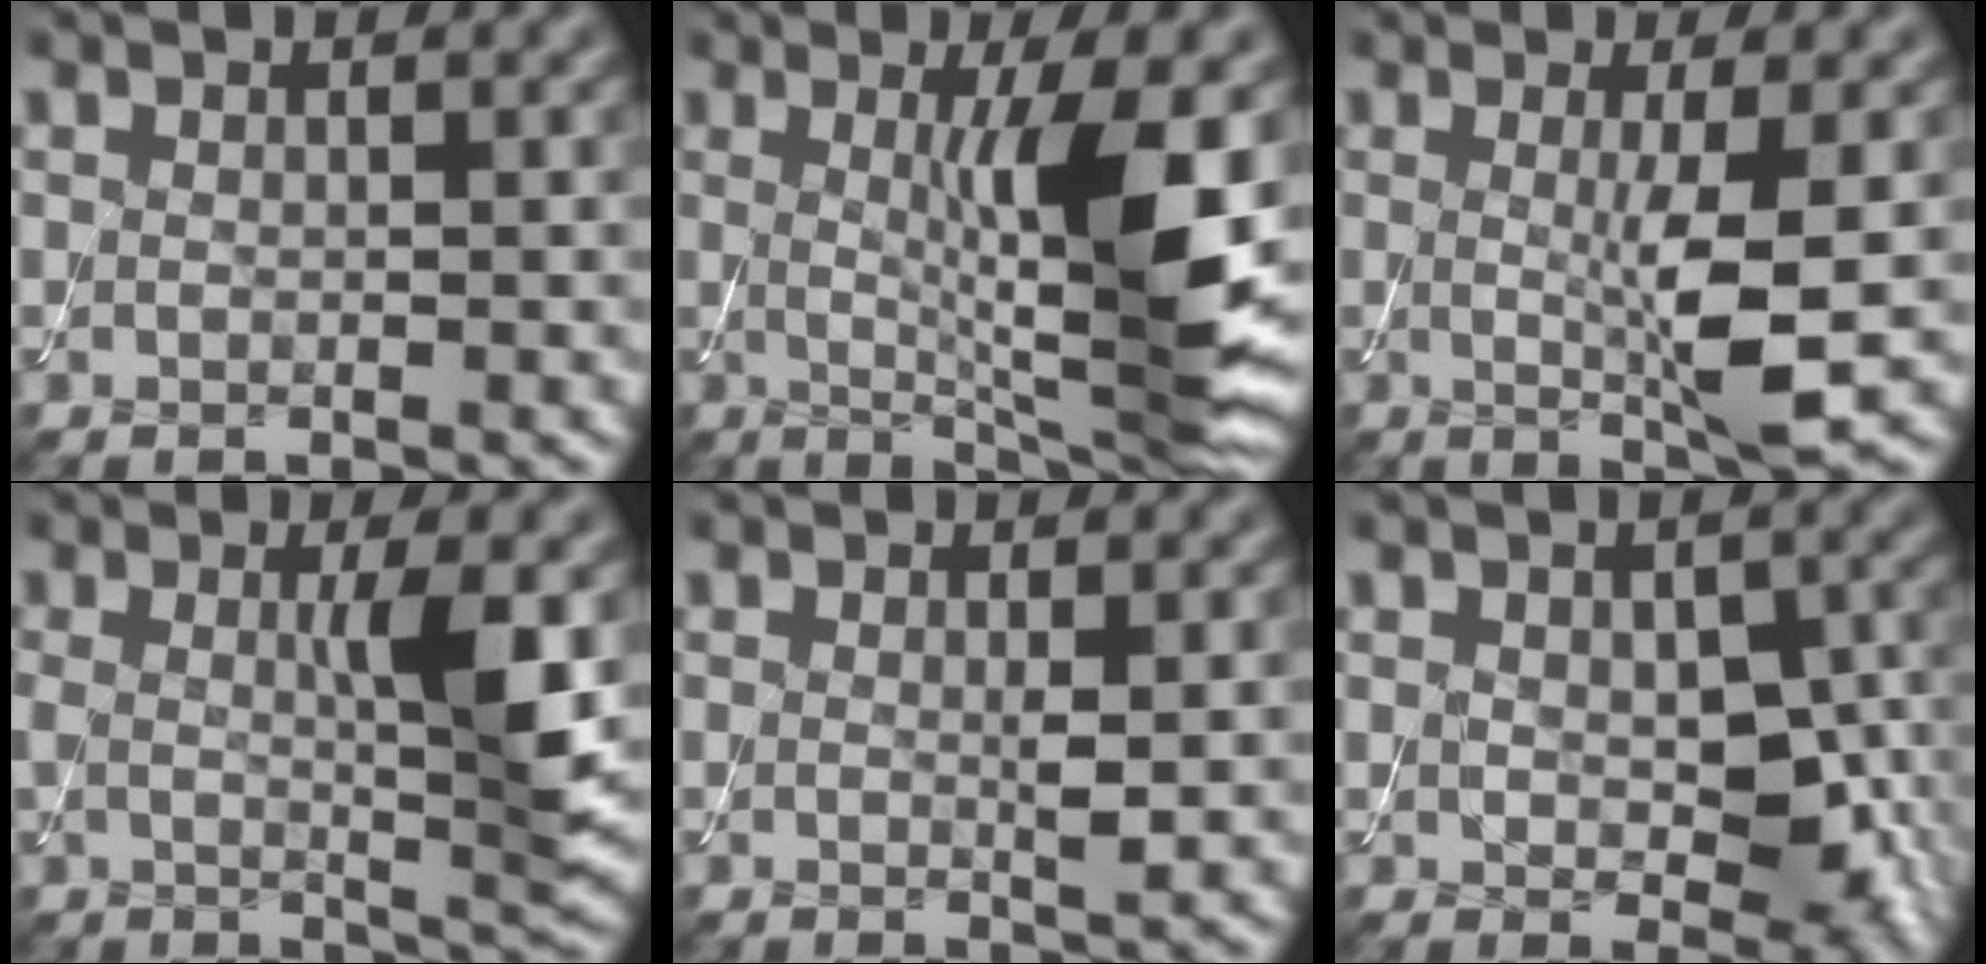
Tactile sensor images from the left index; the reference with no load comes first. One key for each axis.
{"total": 9.6, "fx": 0.7, "fy": 1.6, "fz": 9.4, "tx": -0.141, "ty": -0.016, "tz": 0.020}
{"total": 4.4, "fx": 0.0, "fy": 0.5, "fz": 4.4, "tx": -0.079, "ty": -0.011, "tz": 0.001}
{"total": 5.4, "fx": 0.6, "fy": 1.0, "fz": 5.3, "tx": -0.090, "ty": -0.006, "tz": 0.012}
{"total": 1.1, "fx": 0.1, "fy": 0.1, "fz": 1.1, "tx": -0.019, "ty": -0.003, "tz": 0.001}
{"total": 6.1, "fx": -0.4, "fy": 3.9, "fz": 4.7, "tx": -0.072, "ty": -0.014, "tz": 0.001}